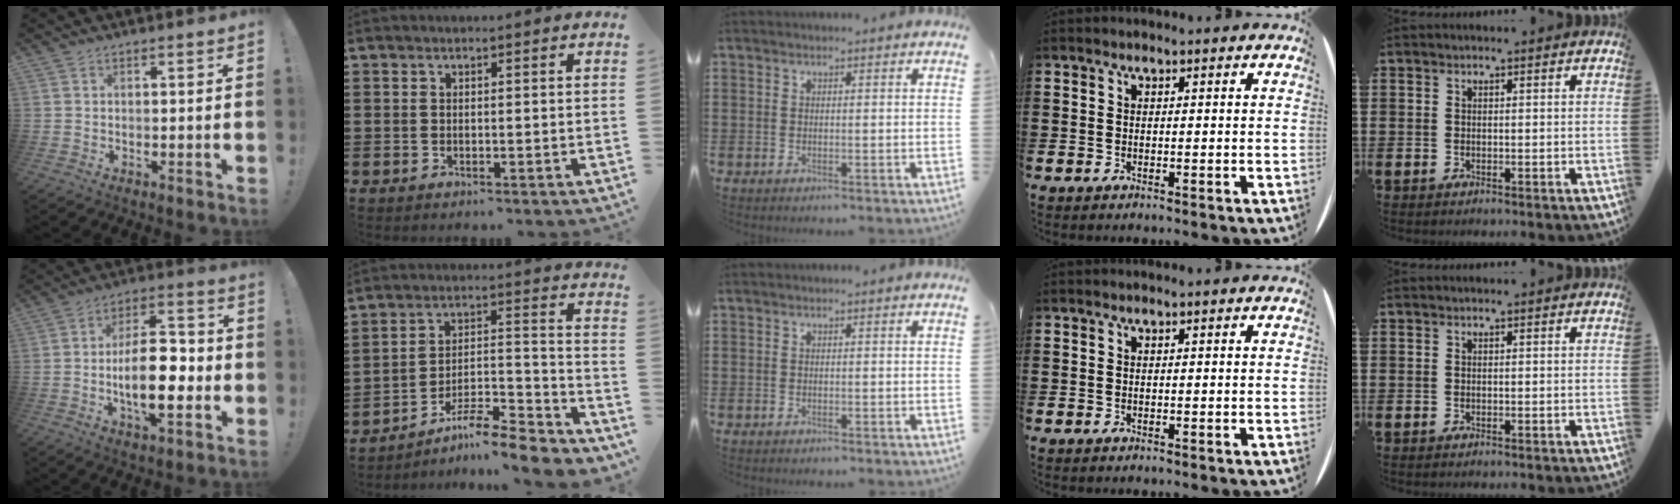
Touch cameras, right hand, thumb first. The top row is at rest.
{"thumb": {"total": 15.9, "force": [-2.9, 6.8, 14.0], "torque": [-0.228, 0.001, -0.056]}, "index": {"total": 8.4, "force": [-7.5, 0.7, 3.8], "torque": [-0.049, 0.007, -0.144]}}